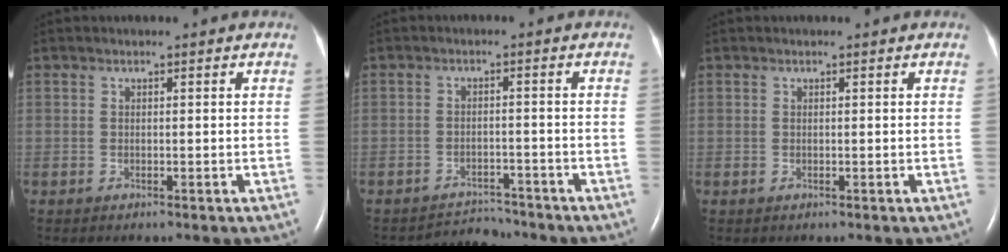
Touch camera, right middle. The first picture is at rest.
{"total": 3.7, "force": [-3.4, 0.5, -1.2], "torque": [0.018, -0.001, -0.052]}
{"total": 0.0}